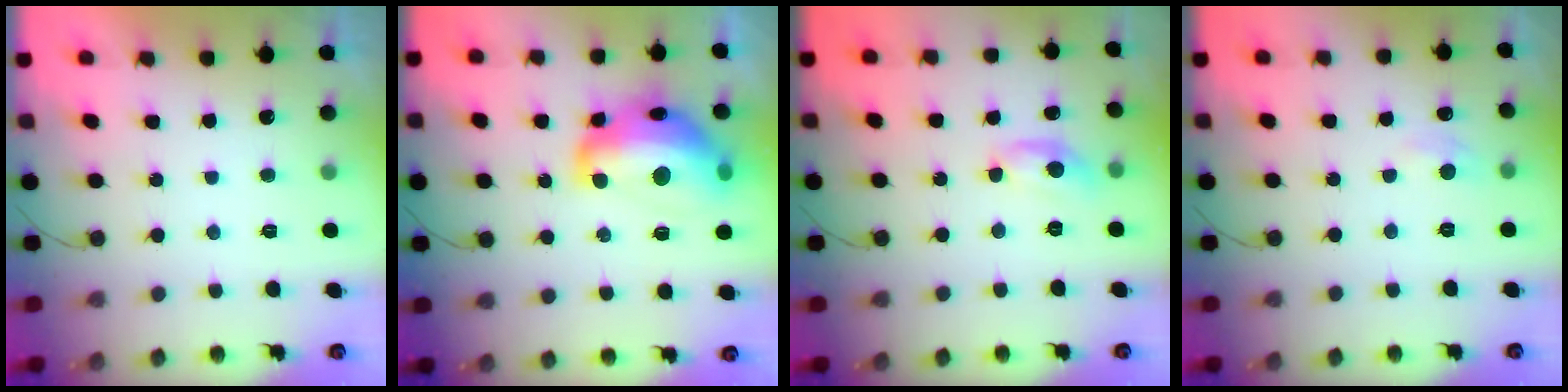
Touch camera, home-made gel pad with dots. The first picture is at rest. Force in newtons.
{"total": 19.1, "press": 19.0, "slide": 1.4}
{"total": 7.5, "press": 7.4, "slide": 0.4}
{"total": 4.6, "press": 4.6, "slide": 0.6}